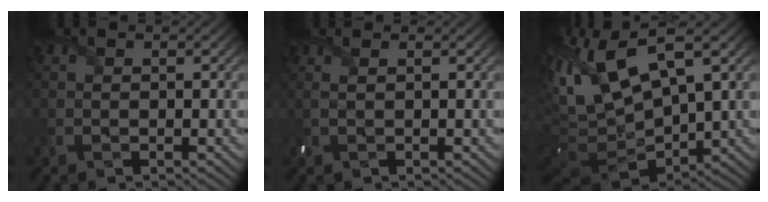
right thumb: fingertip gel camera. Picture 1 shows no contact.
{"total": 1.1, "force": [0.5, 0.2, 1.0], "torque": [-0.027, 0.004, 0.004]}
{"total": 15.2, "force": [3.8, 6.8, 13.1], "torque": [-0.292, -0.014, 0.092]}